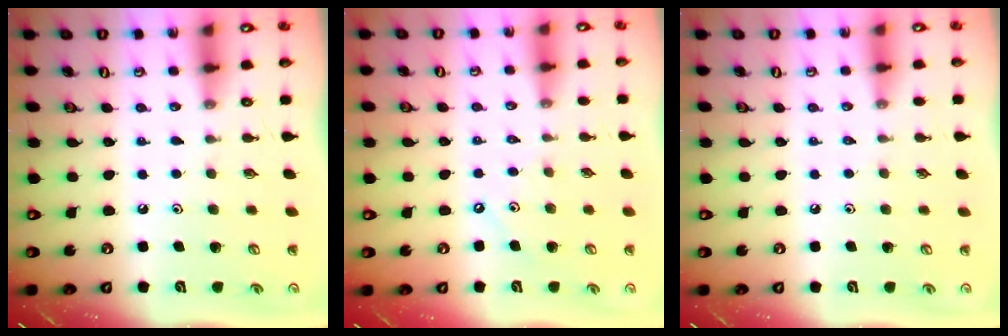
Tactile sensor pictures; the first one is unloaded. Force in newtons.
{"total": 3.3, "press": 3.2, "slide": 0.3}
{"total": 2.0, "press": 2.0, "slide": 0.4}